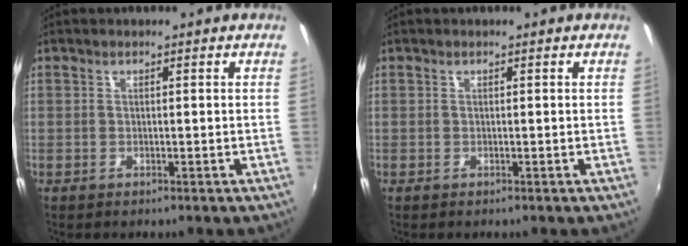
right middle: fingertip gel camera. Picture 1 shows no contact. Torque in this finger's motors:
{"motor_torque": [0.00, 0.00, 0.00, 0.00]}